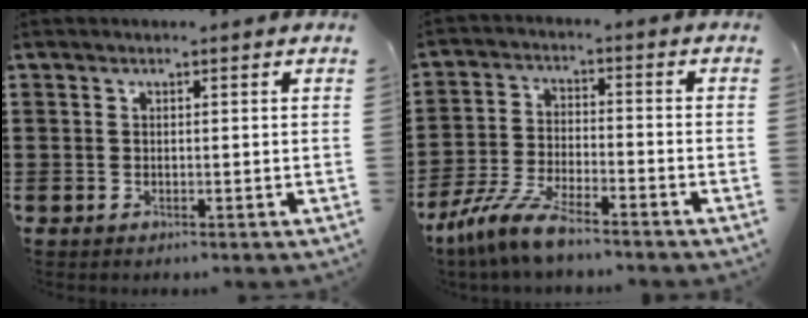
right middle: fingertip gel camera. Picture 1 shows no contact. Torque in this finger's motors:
{"motor_torque": [2.14, 0.00, 0.41, 0.19]}